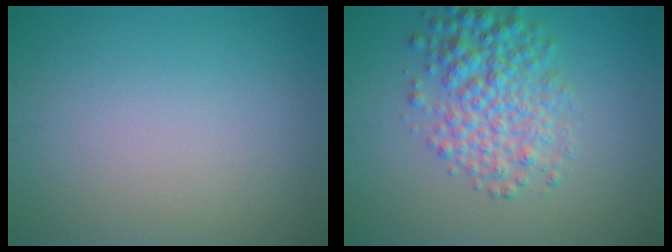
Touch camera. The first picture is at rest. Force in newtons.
{"total": 5.0, "press": 5.0, "slide": 0.1}